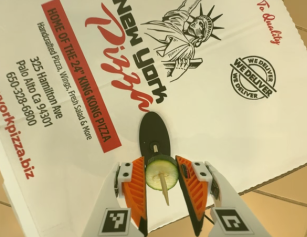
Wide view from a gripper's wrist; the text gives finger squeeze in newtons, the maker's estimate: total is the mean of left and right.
{"total": 8.2, "left": 8.6, "right": 7.8}